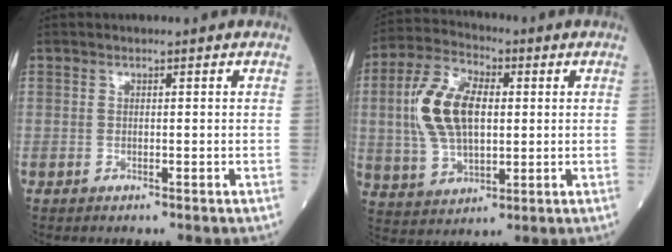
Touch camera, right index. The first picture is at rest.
{"total": 12.7, "force": [1.5, 6.5, 10.9], "torque": [-0.238, 0.019, 0.033]}